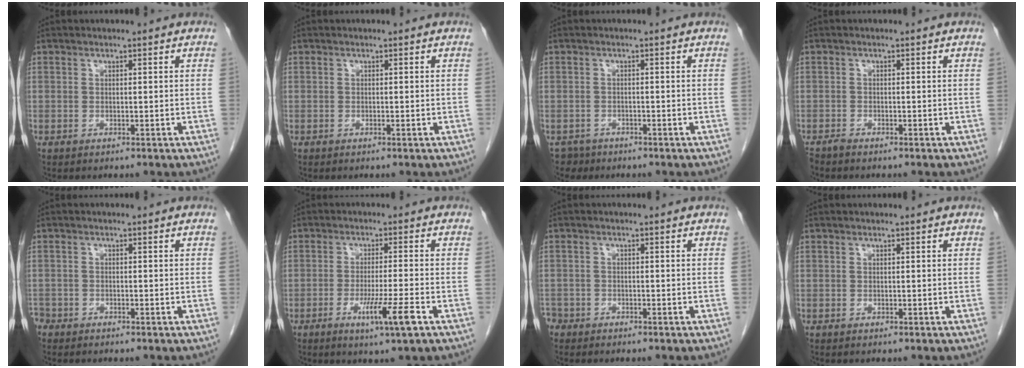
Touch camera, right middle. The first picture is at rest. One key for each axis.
{"total": 0.0}
{"total": 2.1, "fx": -1.6, "fy": 1.3, "fz": -0.3, "tx": 0.001, "ty": 0.003, "tz": -0.026}
{"total": 1.0, "fx": -1.0, "fy": 0.0, "fz": 0.3, "tx": -0.011, "ty": -0.003, "tz": -0.019}
{"total": 2.5, "fx": -2.0, "fy": 1.4, "fz": 0.3, "tx": -0.008, "ty": 0.003, "tz": -0.039}
{"total": 6.3, "fx": -2.9, "fy": -0.6, "fz": 5.5, "tx": -0.096, "ty": -0.016, "tz": -0.051}
{"total": 2.9, "fx": -2.3, "fy": 1.7, "fz": 0.4, "tx": -0.008, "ty": 0.004, "tz": -0.046}
{"total": 0.0}